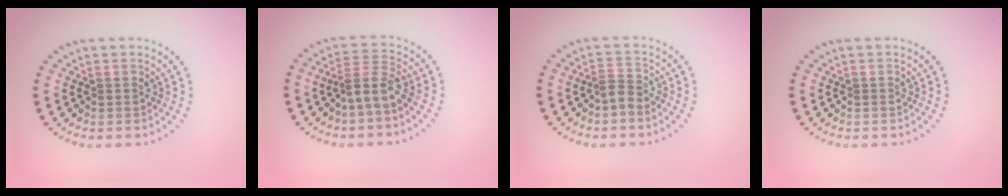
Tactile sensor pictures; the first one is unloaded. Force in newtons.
{"total": 2.8, "press": 2.1, "slide": 1.9}
{"total": 1.8, "press": 1.3, "slide": 1.3}
{"total": 0.0}